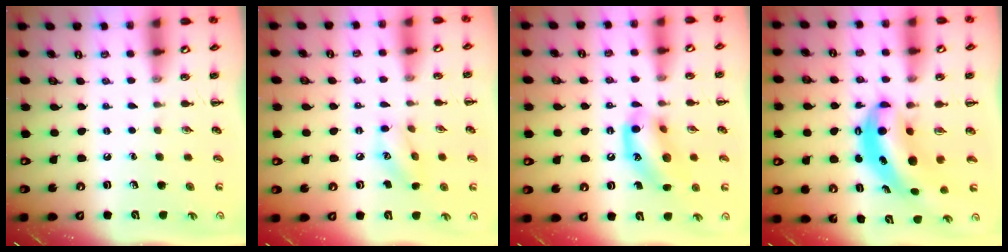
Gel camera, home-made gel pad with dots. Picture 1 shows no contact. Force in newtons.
{"total": 8.9, "press": 8.9, "slide": 0.9}
{"total": 13.9, "press": 13.6, "slide": 3.0}
{"total": 8.0, "press": 7.8, "slide": 1.8}